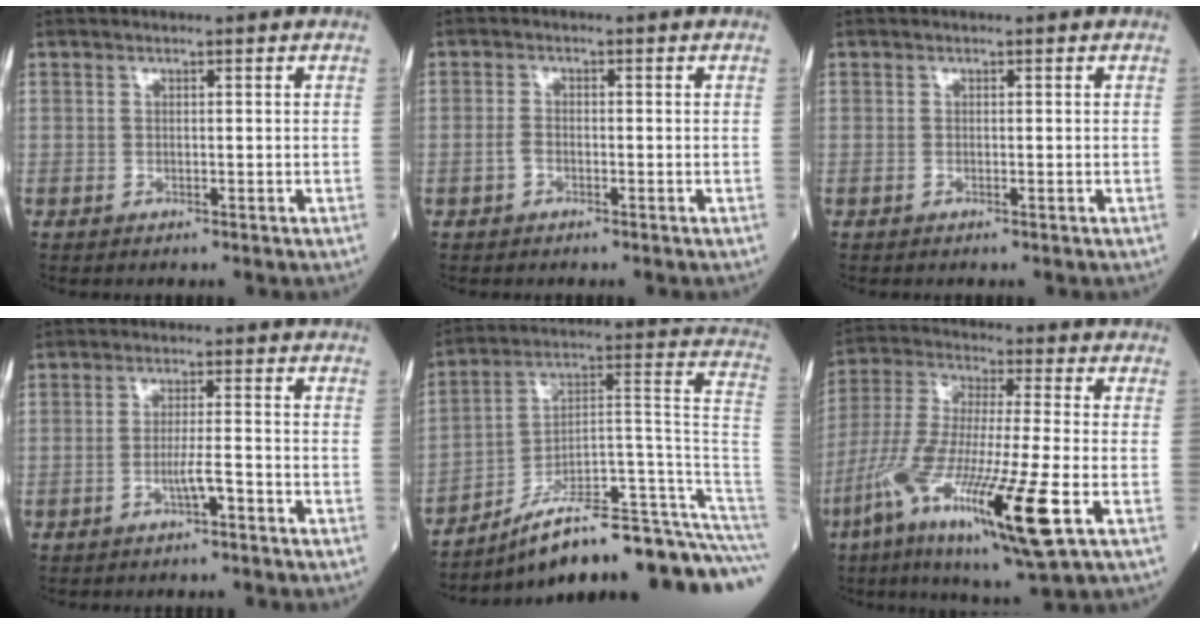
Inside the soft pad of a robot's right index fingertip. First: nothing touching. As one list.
[{"total": 1.6, "force": [-0.8, 1.0, 1.0], "torque": [-0.019, 0.004, -0.015]}, {"total": 0.0}, {"total": 2.9, "force": [-1.7, 0.0, 2.3], "torque": [-0.037, 0.002, -0.030]}, {"total": 24.2, "force": [-19.8, 1.3, 13.9], "torque": [-0.094, 0.048, -0.291]}, {"total": 20.3, "force": [-8.4, 1.6, 18.4], "torque": [-0.372, -0.051, -0.153]}]